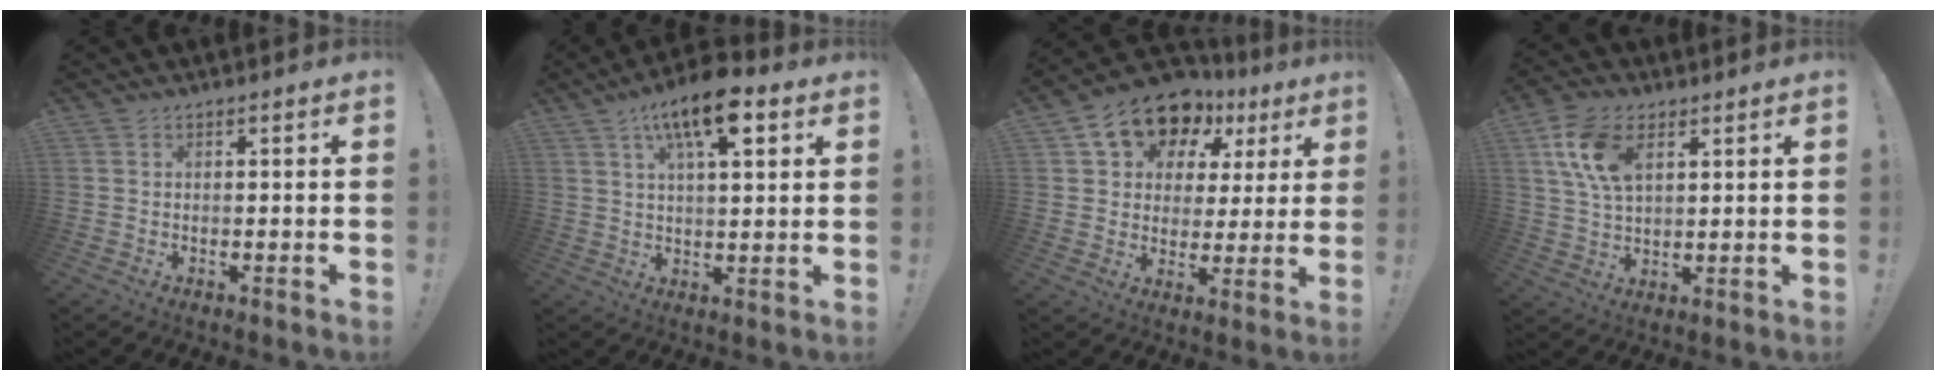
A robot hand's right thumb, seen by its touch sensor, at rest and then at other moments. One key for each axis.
{"total": 12.4, "fx": 6.3, "fy": 4.6, "fz": 9.7, "tx": -0.157, "ty": -0.019, "tz": 0.105}
{"total": 13.6, "fx": 8.3, "fy": 8.7, "fz": 6.2, "tx": -0.107, "ty": -0.051, "tz": 0.151}
{"total": 12.3, "fx": 5.2, "fy": 7.3, "fz": 8.4, "tx": -0.175, "ty": -0.004, "tz": 0.096}